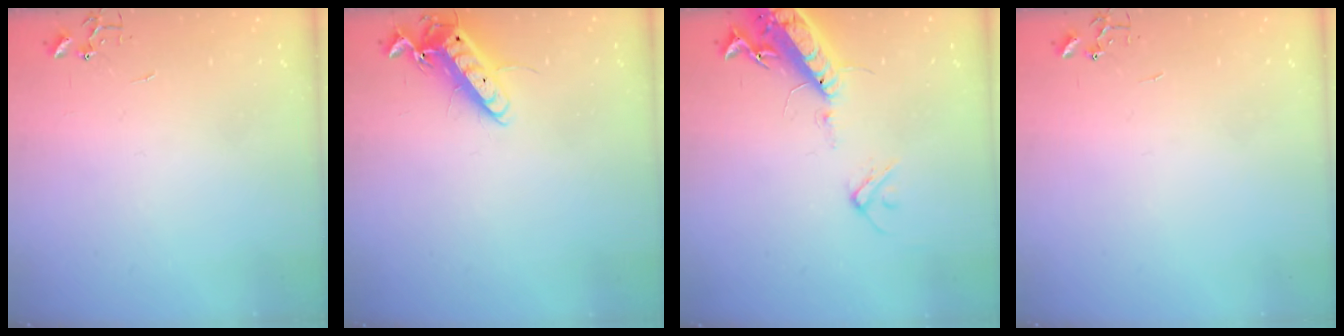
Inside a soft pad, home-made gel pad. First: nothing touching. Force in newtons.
{"total": 13.0, "press": 12.9, "slide": 1.9}
{"total": 15.6, "press": 15.2, "slide": 3.5}
{"total": 0.0}